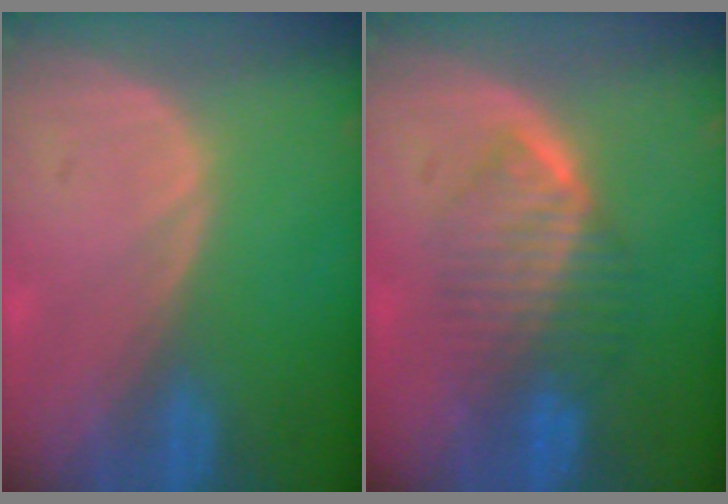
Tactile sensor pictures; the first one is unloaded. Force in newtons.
{"total": 6.4, "press": 6.3, "slide": 1.0}